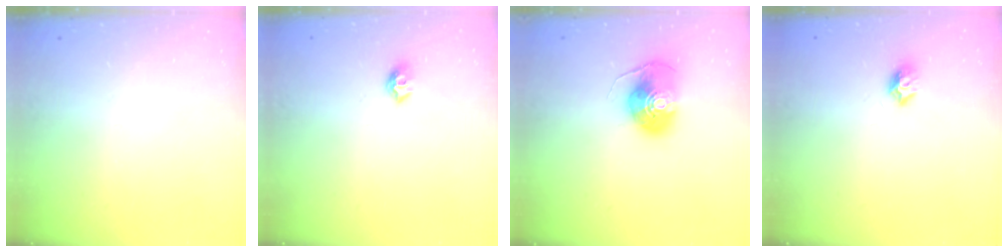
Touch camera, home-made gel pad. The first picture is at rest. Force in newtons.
{"total": 6.9, "press": 6.8, "slide": 0.7}
{"total": 9.8, "press": 9.7, "slide": 1.2}
{"total": 7.4, "press": 7.4, "slide": 0.9}